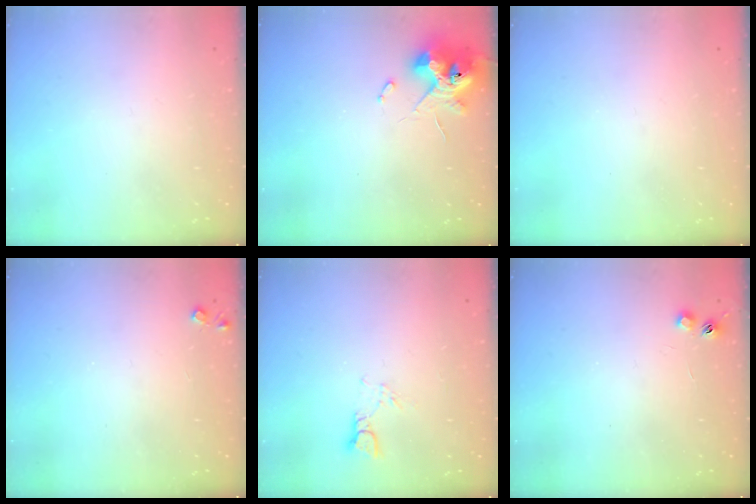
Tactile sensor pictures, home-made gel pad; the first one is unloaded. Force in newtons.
{"total": 10.6, "press": 10.5, "slide": 0.9}
{"total": 0.0}
{"total": 4.3, "press": 4.3, "slide": 0.5}
{"total": 3.5, "press": 3.4, "slide": 0.4}
{"total": 4.5, "press": 4.4, "slide": 0.6}